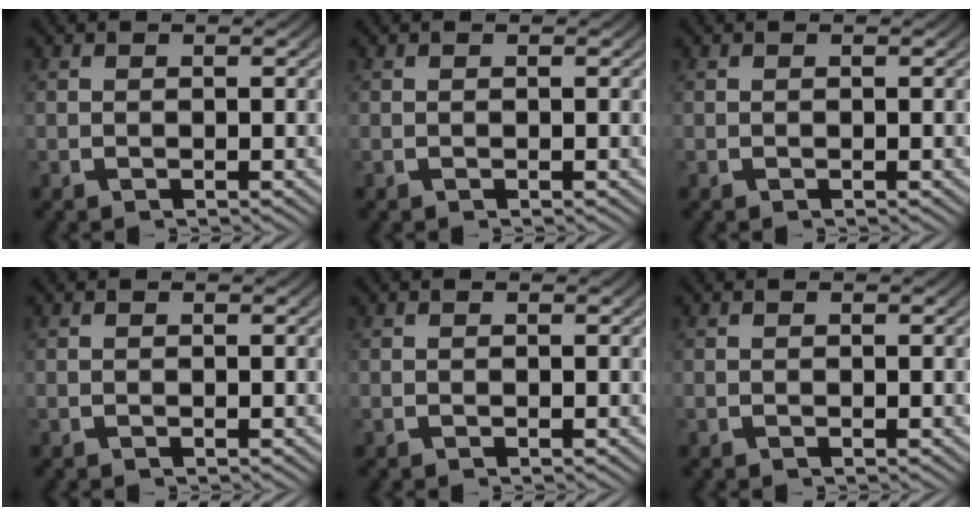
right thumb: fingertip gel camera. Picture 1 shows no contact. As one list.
[{"total": 0.0}, {"total": 0.0}, {"total": 0.0}, {"total": 0.0}, {"total": 0.0}]